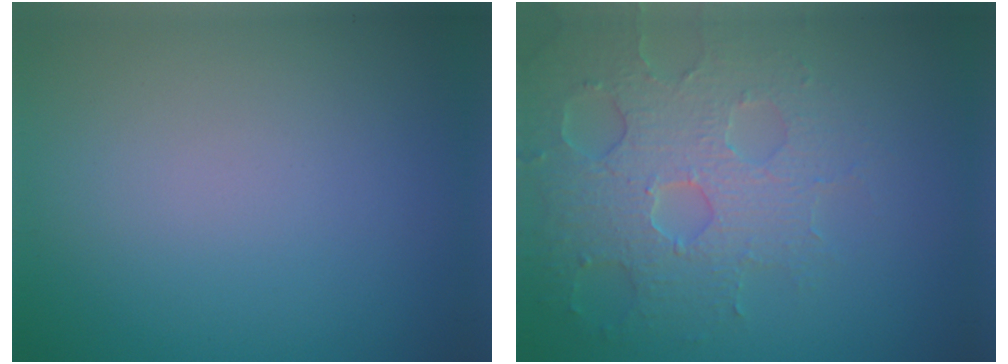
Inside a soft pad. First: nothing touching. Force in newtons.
{"total": 5.3, "press": 4.7, "slide": 2.5}